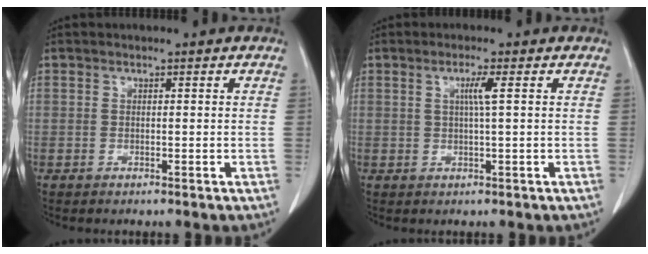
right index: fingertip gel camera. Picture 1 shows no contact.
{"total": 2.4, "force": [0.6, -0.6, 2.2], "torque": [-0.044, -0.001, 0.011]}